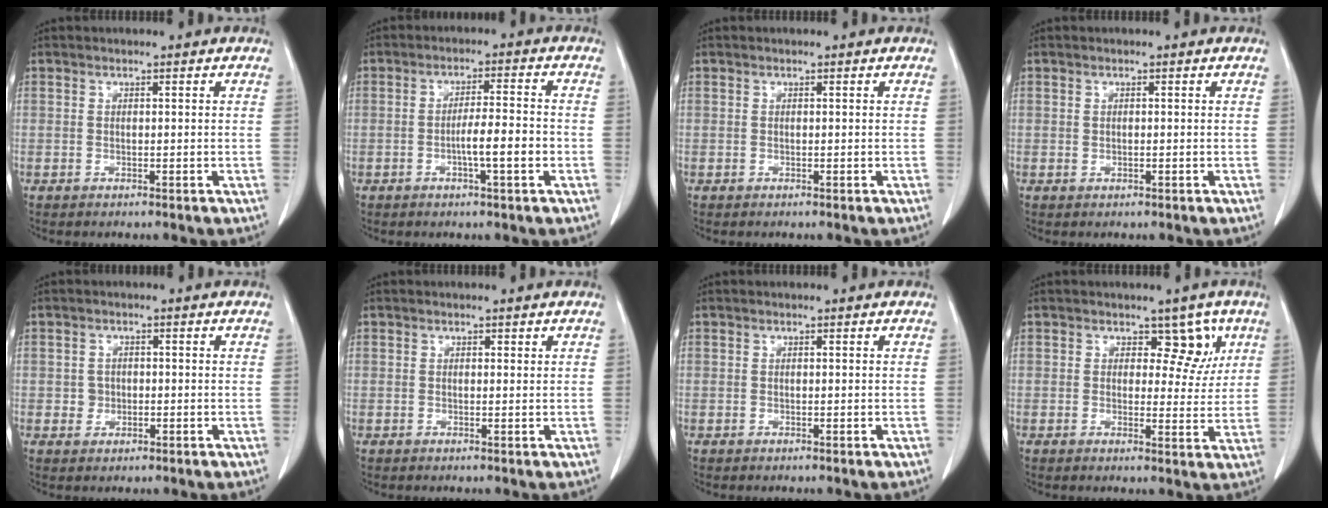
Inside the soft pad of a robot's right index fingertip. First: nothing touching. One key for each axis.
{"total": 5.6, "fx": -1.5, "fy": 0.5, "fz": 5.4, "tx": -0.094, "ty": 0.002, "tz": -0.024}
{"total": 0.0}
{"total": 0.6, "fx": 0.1, "fy": 0.4, "fz": 0.5, "tx": -0.012, "ty": -0.003, "tz": 0.004}
{"total": 2.3, "fx": -0.1, "fy": 2.1, "fz": 0.9, "tx": -0.011, "ty": 0.003, "tz": 0.002}
{"total": 0.8, "fx": 0.6, "fy": 0.4, "fz": 0.3, "tx": -0.001, "ty": -0.005, "tz": 0.006}
{"total": 0.0}
{"total": 5.5, "fx": 2.7, "fy": 3.4, "fz": 3.4, "tx": -0.023, "ty": 0.006, "tz": 0.032}